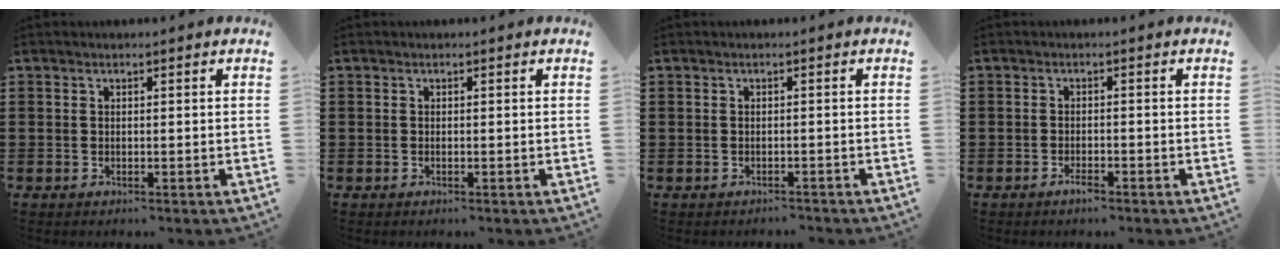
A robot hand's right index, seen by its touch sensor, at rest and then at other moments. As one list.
[{"total": 0.0}, {"total": 0.8, "force": [-0.8, 0.2, 0.0], "torque": [-0.003, 0.002, -0.018]}, {"total": 1.6, "force": [-1.3, 0.5, 0.8], "torque": [-0.017, -0.004, -0.023]}]